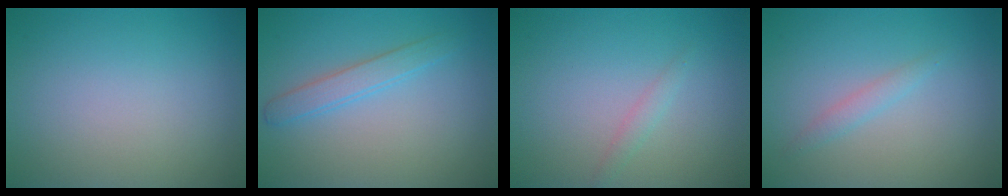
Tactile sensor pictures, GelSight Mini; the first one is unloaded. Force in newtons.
{"total": 2.0, "press": 2.0, "slide": 0.0}
{"total": 1.0, "press": 1.0, "slide": 0.0}
{"total": 1.2, "press": 1.2, "slide": 0.1}